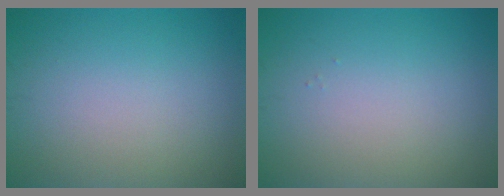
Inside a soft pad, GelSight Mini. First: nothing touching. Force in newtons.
{"total": 0.0}